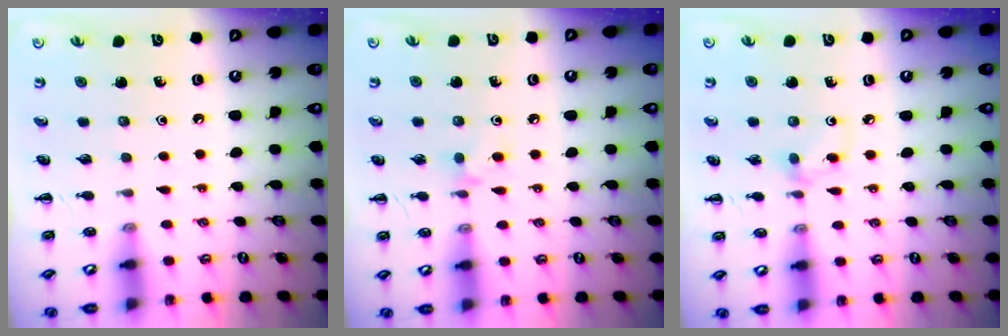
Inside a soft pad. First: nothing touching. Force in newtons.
{"total": 4.5, "press": 4.2, "slide": 1.5}
{"total": 3.5, "press": 3.3, "slide": 1.2}